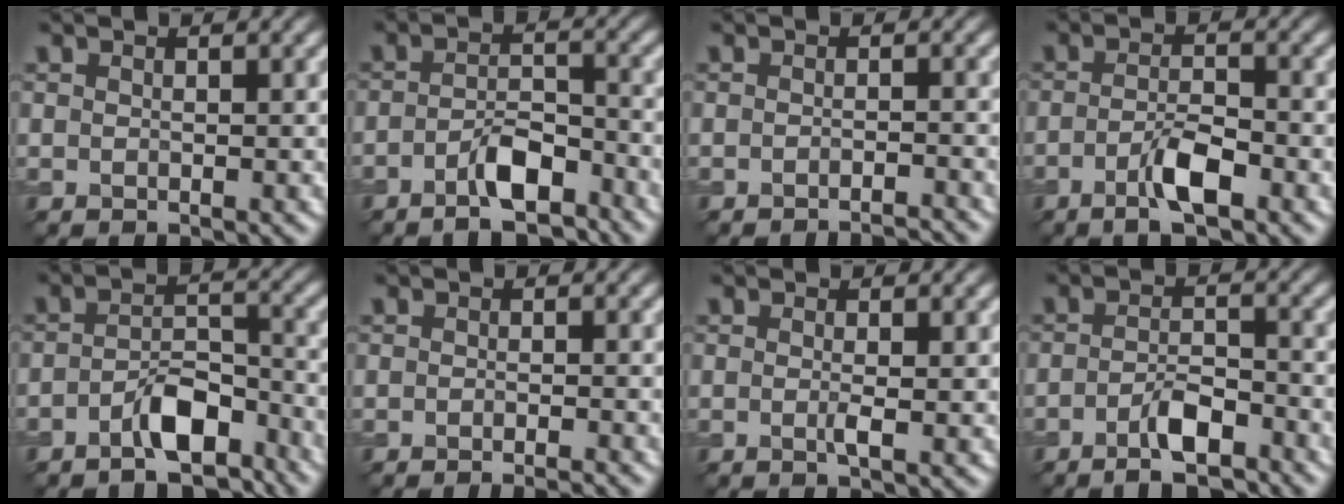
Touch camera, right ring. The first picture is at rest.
{"total": 4.5, "force": [-3.0, 1.4, 3.0], "torque": [-0.052, 0.002, -0.056]}
{"total": 2.4, "force": [-2.1, 0.2, 1.1], "torque": [-0.009, 0.004, -0.032]}
{"total": 3.5, "force": [-1.8, 0.9, 2.9], "torque": [-0.057, 0.002, -0.036]}
{"total": 5.1, "force": [-3.4, 1.9, 3.2], "torque": [-0.050, 0.004, -0.062]}
{"total": 2.2, "force": [-1.5, 0.4, 1.6], "torque": [-0.011, -0.001, -0.026]}
{"total": 1.4, "force": [-0.1, 0.2, 1.3], "torque": [-0.027, -0.004, -0.004]}
{"total": 3.9, "force": [-2.6, 1.0, 2.7], "torque": [-0.051, 0.001, -0.051]}